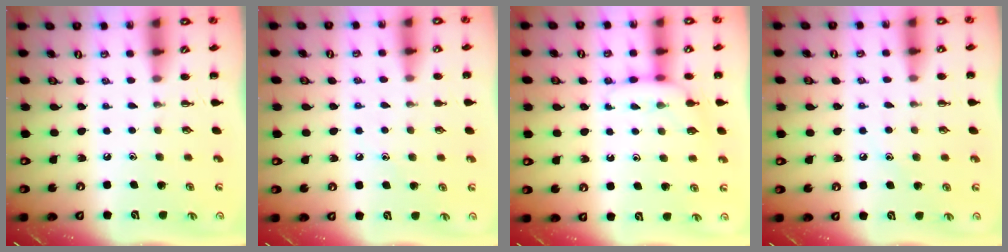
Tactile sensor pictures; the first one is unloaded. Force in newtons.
{"total": 6.7, "press": 6.3, "slide": 2.1}
{"total": 8.0, "press": 7.8, "slide": 1.5}
{"total": 8.4, "press": 8.2, "slide": 1.9}